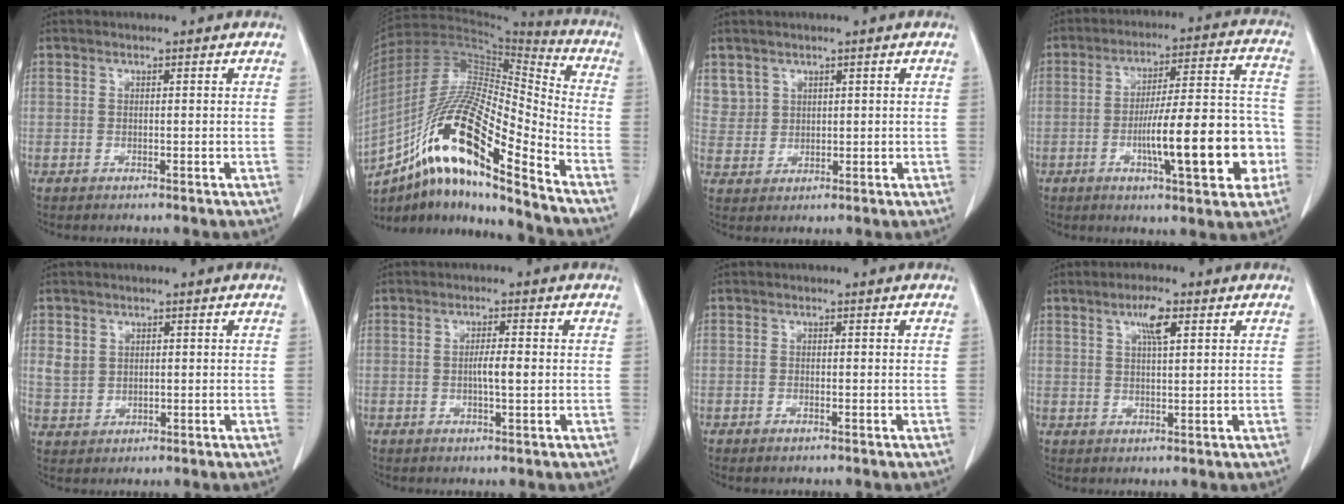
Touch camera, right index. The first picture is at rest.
{"total": 20.3, "force": [-12.4, 2.2, 16.0], "torque": [-0.322, -0.006, -0.223]}
{"total": 4.1, "force": [2.5, 3.2, 0.0], "torque": [0.013, 0.003, 0.053]}
{"total": 17.0, "force": [-4.7, 3.0, 16.1], "torque": [-0.234, 0.023, -0.064]}
{"total": 3.5, "force": [1.2, 3.0, 1.3], "torque": [-0.025, 0.007, 0.032]}
{"total": 2.9, "force": [-0.2, 0.3, 2.9], "torque": [-0.053, 0.000, -0.002]}
{"total": 1.0, "force": [-0.7, 0.2, 0.6], "torque": [-0.014, -0.001, -0.008]}
{"total": 4.1, "force": [1.9, 0.7, 3.6], "torque": [-0.067, 0.002, 0.035]}